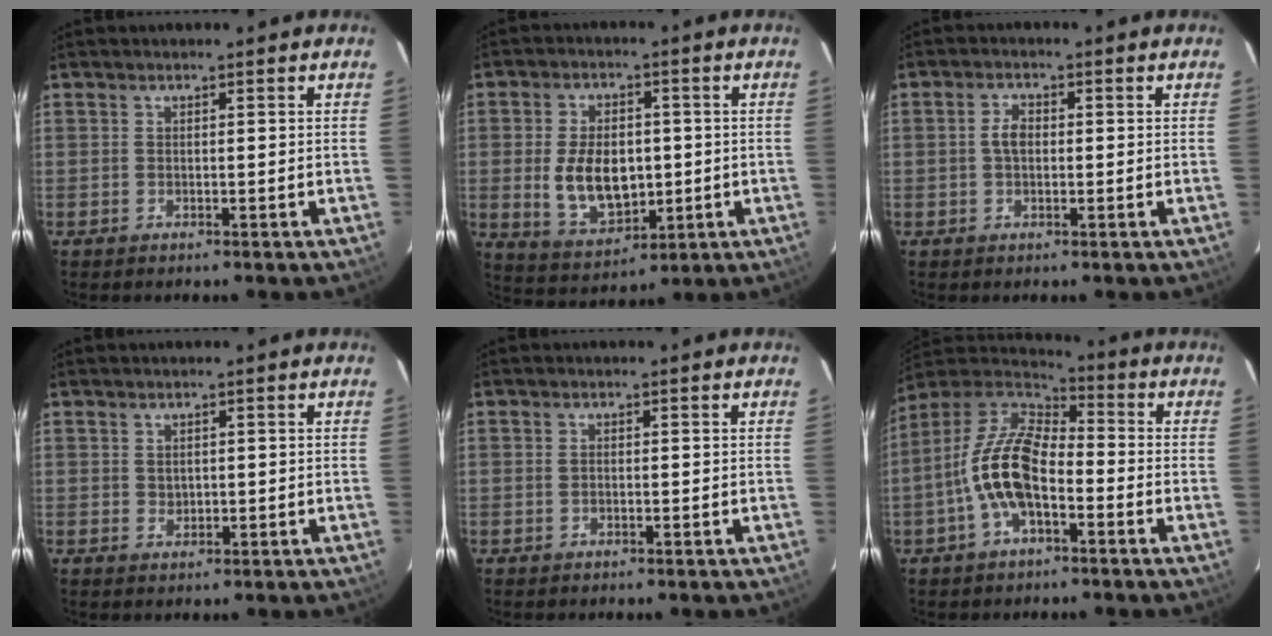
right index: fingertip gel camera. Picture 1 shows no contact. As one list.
[{"total": 11.7, "force": [-0.6, 7.3, 9.1], "torque": [-0.184, -0.001, 0.007]}, {"total": 3.0, "force": [0.0, 2.0, 2.2], "torque": [-0.044, 0.008, 0.001]}, {"total": 1.4, "force": [0.5, 1.3, 0.5], "torque": [-0.005, 0.004, 0.010]}, {"total": 0.7, "force": [-0.1, 0.6, 0.4], "torque": [-0.006, 0.002, -0.002]}, {"total": 14.3, "force": [-4.1, 6.9, 11.8], "torque": [-0.239, 0.009, -0.082]}]